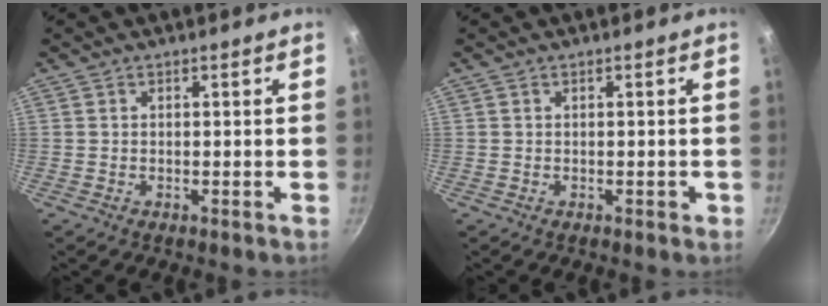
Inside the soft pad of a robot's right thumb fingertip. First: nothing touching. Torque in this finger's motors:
{"motor_torque": [0.23, 0.54, -0.24, 0.07, 0.00]}